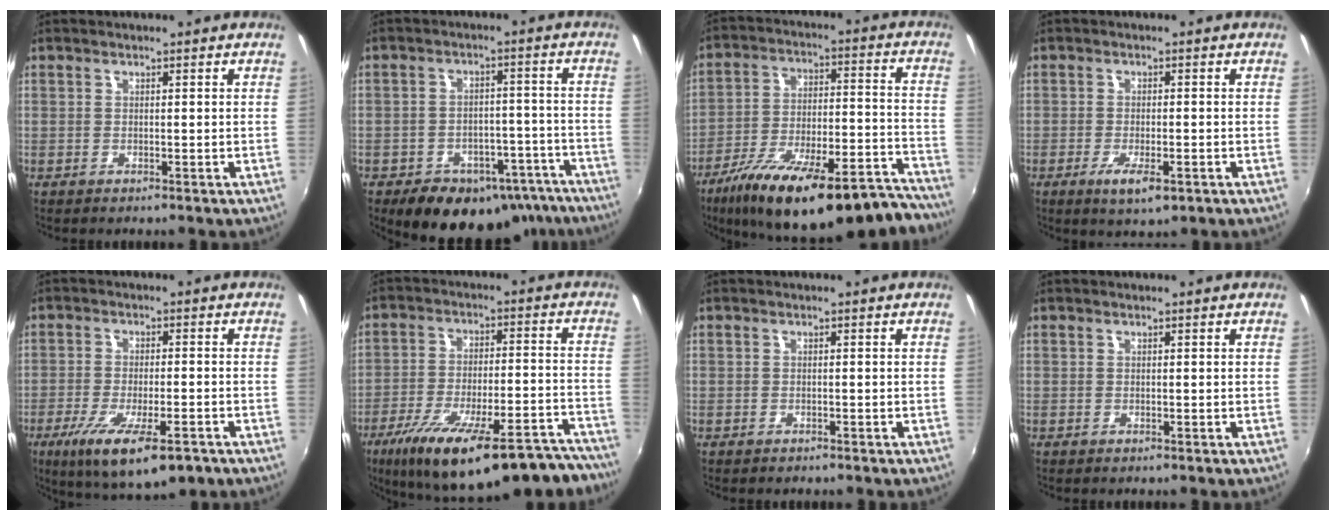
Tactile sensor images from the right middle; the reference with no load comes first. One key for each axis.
{"total": 17.7, "fx": -12.9, "fy": 9.9, "fz": 6.9, "tx": -0.126, "ty": 0.036, "tz": -0.139}
{"total": 29.1, "fx": -23.2, "fy": 8.2, "fz": 15.4, "tx": -0.242, "ty": -0.015, "tz": -0.323}
{"total": 4.8, "fx": -2.2, "fy": 1.3, "fz": 4.0, "tx": -0.083, "ty": -0.013, "tz": -0.037}
{"total": 14.1, "fx": -8.2, "fy": 3.7, "fz": 10.9, "tx": -0.208, "ty": -0.051, "tz": -0.128}
{"total": 27.1, "fx": -21.0, "fy": 7.6, "fz": 15.5, "tx": -0.246, "ty": -0.026, "tz": -0.285}
{"total": 0.6, "fx": -0.6, "fy": 0.2, "fz": 0.1, "tx": -0.006, "ty": 0.001, "tz": -0.007}
{"total": 0.0}